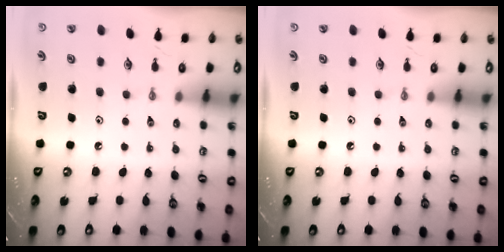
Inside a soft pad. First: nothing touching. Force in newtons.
{"total": 0.0}